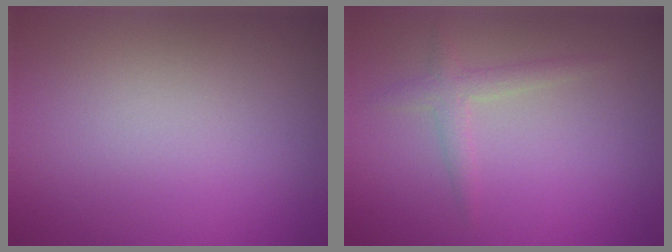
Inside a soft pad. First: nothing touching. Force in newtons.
{"total": 1.6, "press": 1.6, "slide": 0.0}